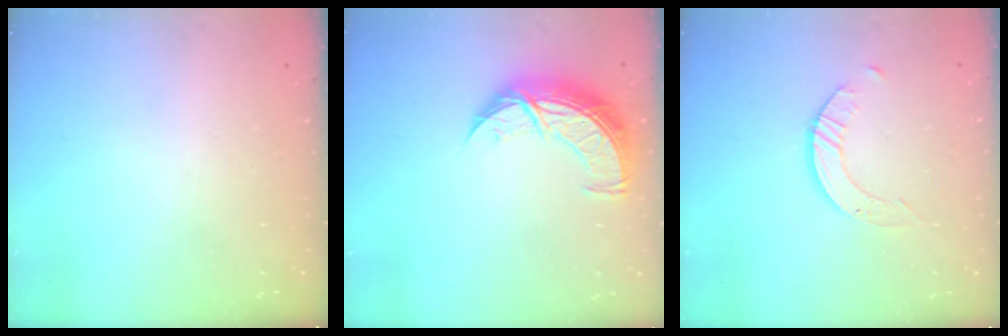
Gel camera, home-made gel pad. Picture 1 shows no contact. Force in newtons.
{"total": 10.9, "press": 10.9, "slide": 0.9}
{"total": 2.9, "press": 2.9, "slide": 0.3}